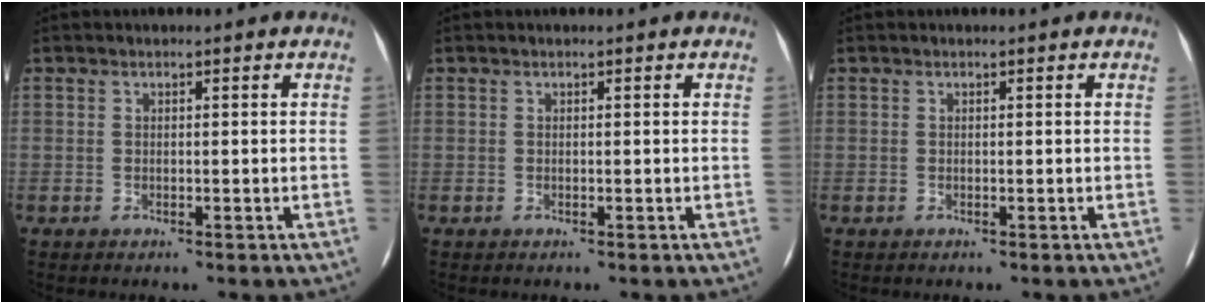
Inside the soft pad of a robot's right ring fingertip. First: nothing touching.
{"total": 0.0}
{"total": 0.0}